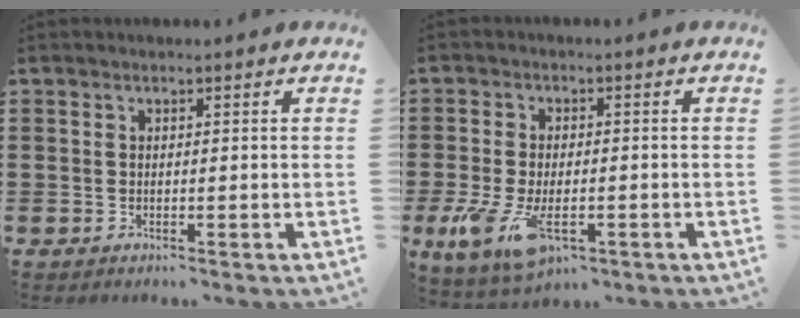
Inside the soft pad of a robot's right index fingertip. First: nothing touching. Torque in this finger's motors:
{"motor_torque": [2.01, -0.08, 1.05, 0.21]}